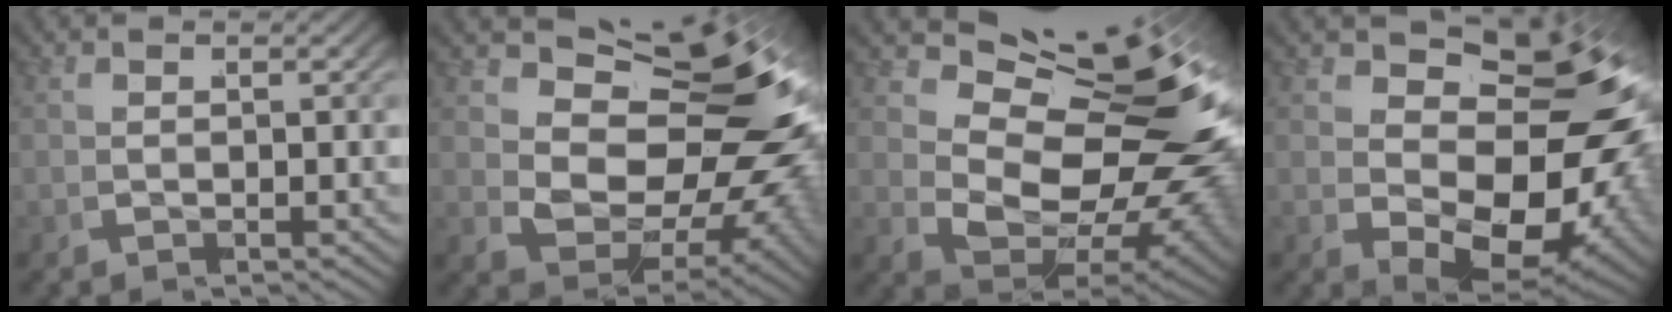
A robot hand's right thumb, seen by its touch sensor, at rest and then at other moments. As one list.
[{"total": 18.6, "force": [1.2, 12.2, 13.9], "torque": [-0.239, -0.046, 0.028]}, {"total": 19.0, "force": [0.2, 11.3, 15.3], "torque": [-0.261, -0.059, 0.031]}, {"total": 20.7, "force": [-0.1, 14.1, 15.2], "torque": [-0.223, -0.056, 0.015]}]